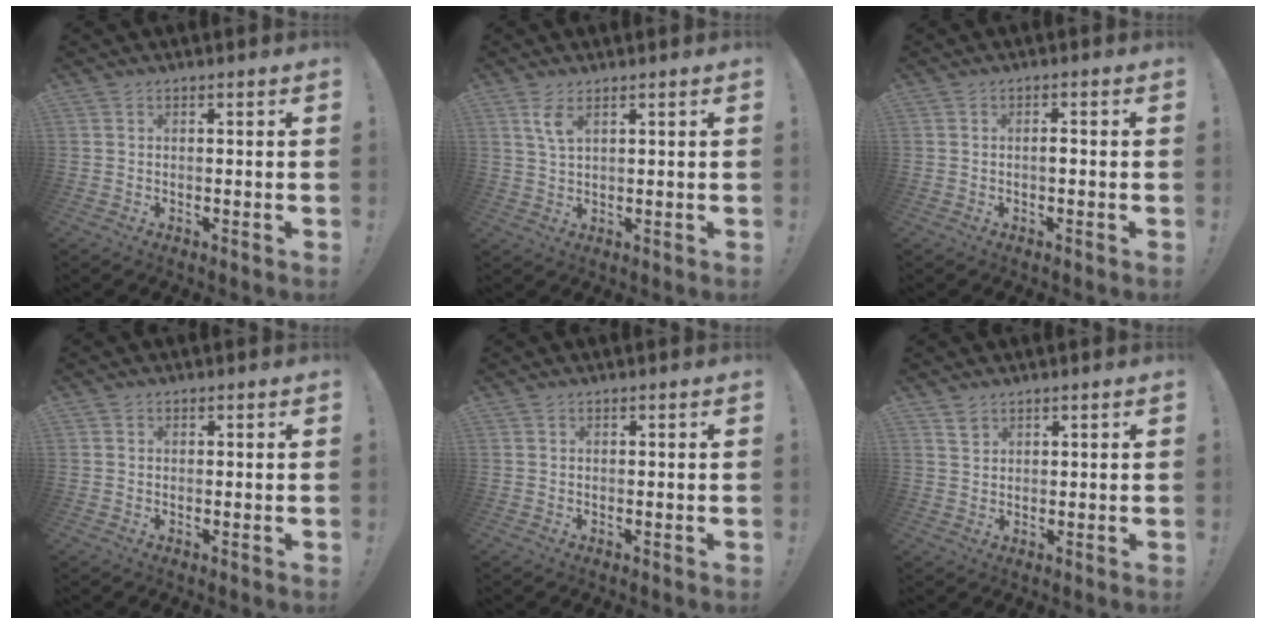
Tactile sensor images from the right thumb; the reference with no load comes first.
{"total": 4.3, "force": [2.2, 1.4, 3.4], "torque": [-0.055, -0.010, 0.037]}
{"total": 1.6, "force": [-0.5, 0.4, 1.5], "torque": [-0.022, 0.002, -0.012]}
{"total": 0.5, "force": [0.1, 0.5, -0.1], "torque": [0.008, -0.002, 0.001]}
{"total": 0.0}
{"total": 2.9, "force": [2.0, 1.9, 0.7], "torque": [0.005, -0.016, 0.035]}